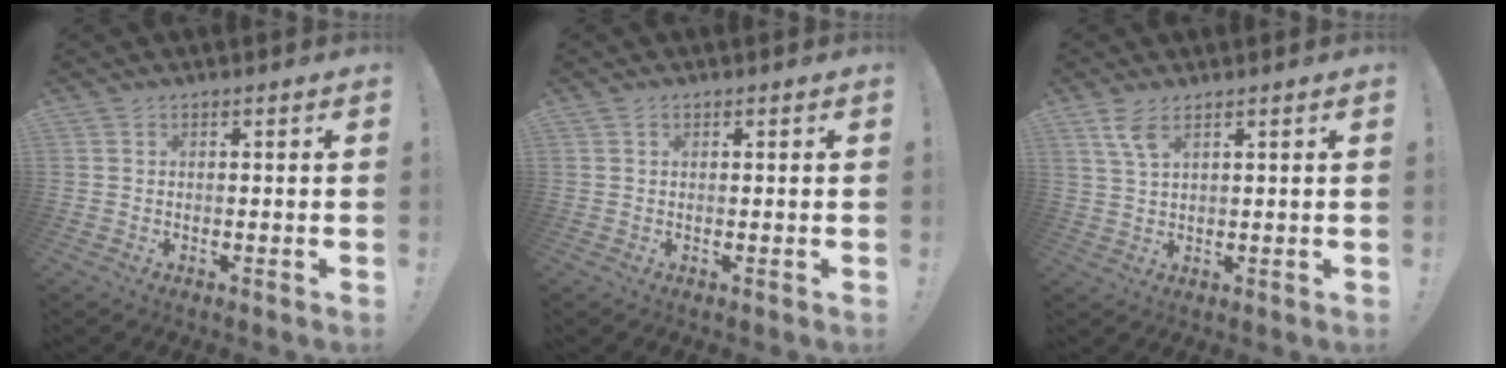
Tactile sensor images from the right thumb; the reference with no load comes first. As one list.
[{"total": 0.5, "force": [0.2, 0.5, 0.1], "torque": [0.000, 0.001, 0.004]}, {"total": 5.2, "force": [3.1, 1.7, 3.9], "torque": [-0.076, -0.010, 0.055]}]